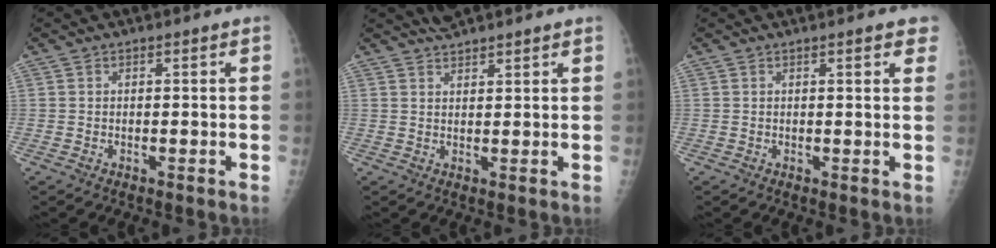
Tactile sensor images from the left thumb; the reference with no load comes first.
{"total": 3.9, "force": [3.6, 0.7, 1.3], "torque": [-0.008, 0.001, 0.060]}
{"total": 3.9, "force": [2.7, 0.9, 2.7], "torque": [-0.013, 0.000, 0.026]}